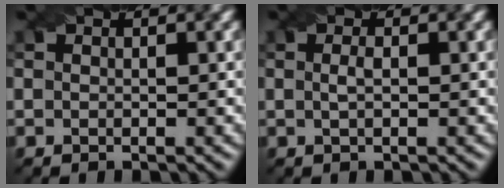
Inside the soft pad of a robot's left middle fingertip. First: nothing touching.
{"total": 1.1, "force": [0.0, 0.3, 1.0], "torque": [-0.024, 0.003, 0.001]}